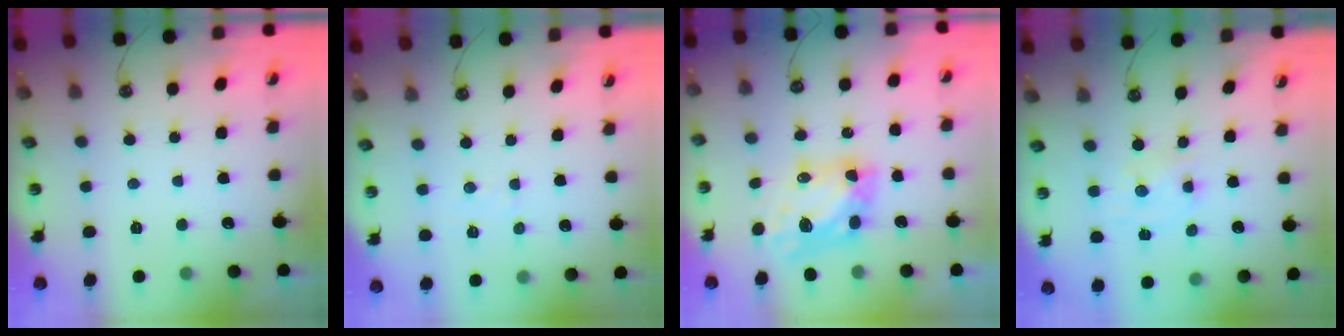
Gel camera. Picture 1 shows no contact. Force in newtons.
{"total": 2.5, "press": 2.4, "slide": 0.4}
{"total": 6.7, "press": 6.7, "slide": 0.6}
{"total": 0.9, "press": 0.8, "slide": 0.1}